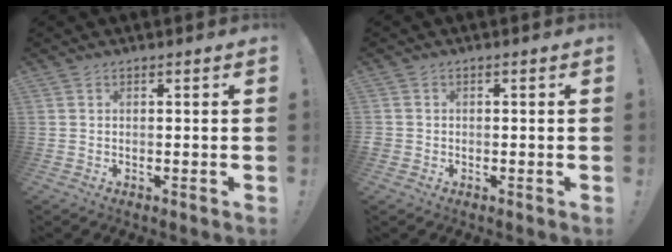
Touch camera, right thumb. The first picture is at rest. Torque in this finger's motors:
{"motor_torque": [-0.12, 0.04, -0.02, 0.07, -0.02]}